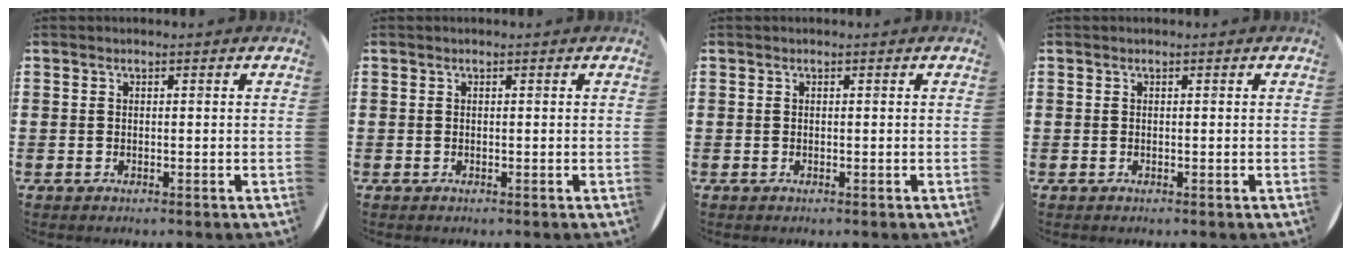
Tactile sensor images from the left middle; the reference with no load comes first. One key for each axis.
{"total": 0.0}
{"total": 0.0}
{"total": 0.0}